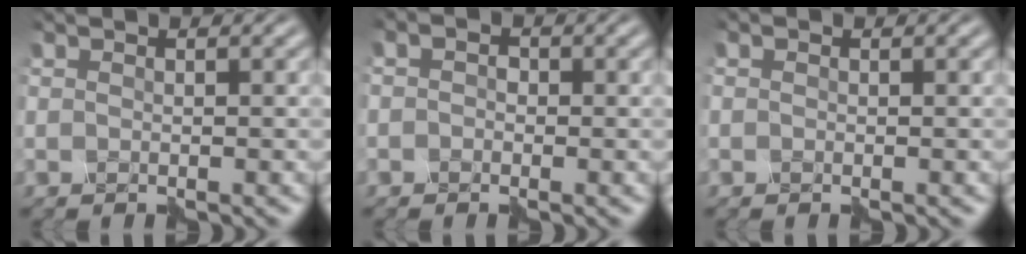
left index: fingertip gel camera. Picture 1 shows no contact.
{"total": 0.8, "force": [-0.5, 0.6, 0.2], "torque": [-0.003, 0.007, -0.007]}
{"total": 0.5, "force": [0.0, 0.5, 0.2], "torque": [0.006, -0.001, -0.005]}